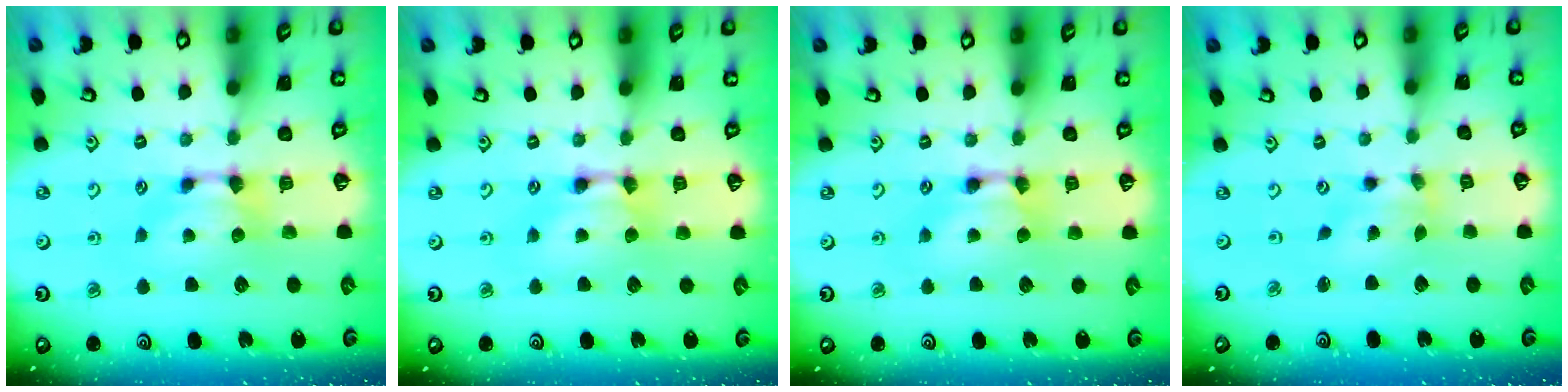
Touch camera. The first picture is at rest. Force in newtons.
{"total": 1.9, "press": 1.9, "slide": 0.2}
{"total": 1.9, "press": 1.9, "slide": 0.2}
{"total": 2.3, "press": 1.7, "slide": 1.5}